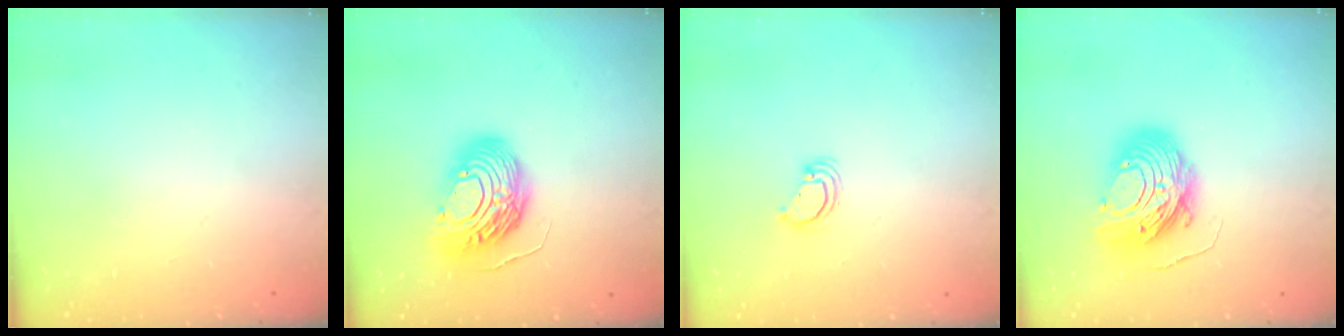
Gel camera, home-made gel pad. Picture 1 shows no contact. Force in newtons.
{"total": 15.7, "press": 15.7, "slide": 1.3}
{"total": 3.9, "press": 3.9, "slide": 0.4}
{"total": 12.2, "press": 12.1, "slide": 1.2}